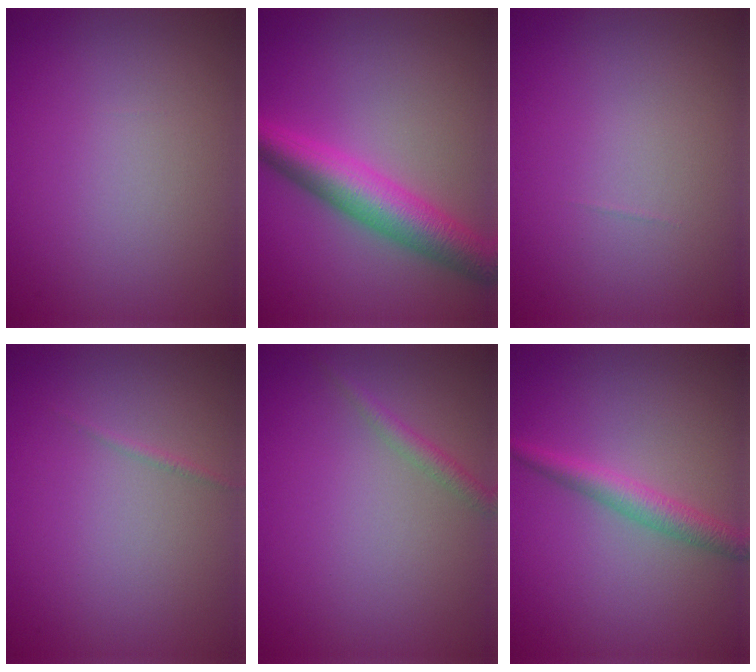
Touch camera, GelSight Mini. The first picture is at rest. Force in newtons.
{"total": 6.1, "press": 6.1, "slide": 0.1}
{"total": 0.0}
{"total": 0.5, "press": 0.5, "slide": 0.0}
{"total": 1.3, "press": 1.3, "slide": 0.0}
{"total": 2.5, "press": 2.5, "slide": 0.1}